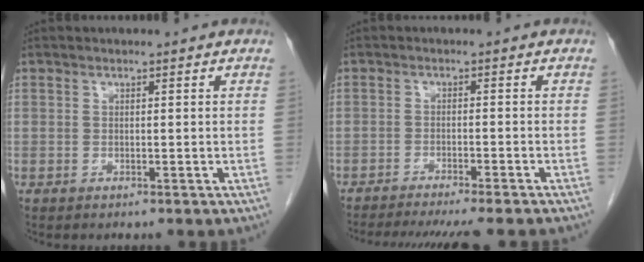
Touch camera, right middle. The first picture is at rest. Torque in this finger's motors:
{"motor_torque": [1.07, -1.07, 0.13, 0.08]}